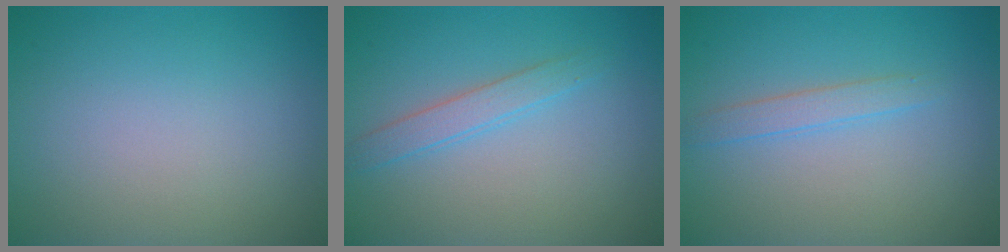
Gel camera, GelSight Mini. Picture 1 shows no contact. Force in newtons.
{"total": 1.9, "press": 1.9, "slide": 0.2}
{"total": 1.5, "press": 1.5, "slide": 0.0}